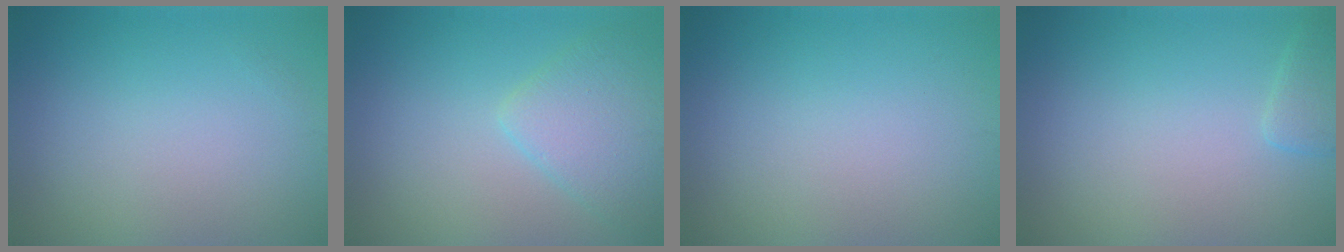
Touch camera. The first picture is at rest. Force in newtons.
{"total": 3.8, "press": 3.8, "slide": 0.3}
{"total": 0.0}
{"total": 1.5, "press": 1.5, "slide": 0.1}